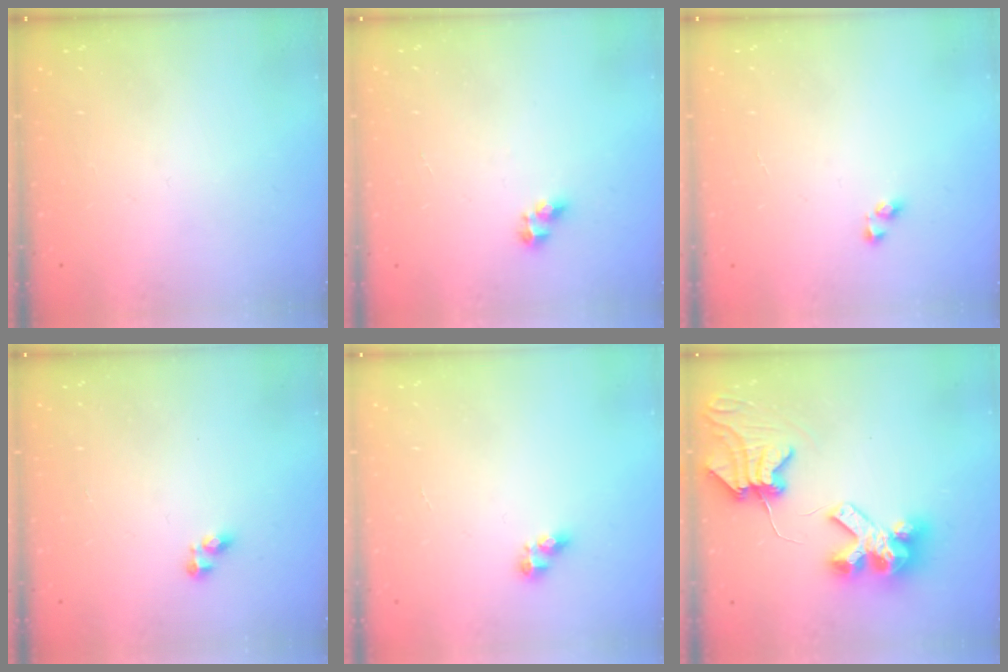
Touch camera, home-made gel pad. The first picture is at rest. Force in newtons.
{"total": 3.7, "press": 3.7, "slide": 0.3}
{"total": 2.9, "press": 2.9, "slide": 0.3}
{"total": 2.8, "press": 2.8, "slide": 0.3}
{"total": 6.1, "press": 6.1, "slide": 0.7}
{"total": 10.2, "press": 10.1, "slide": 1.4}